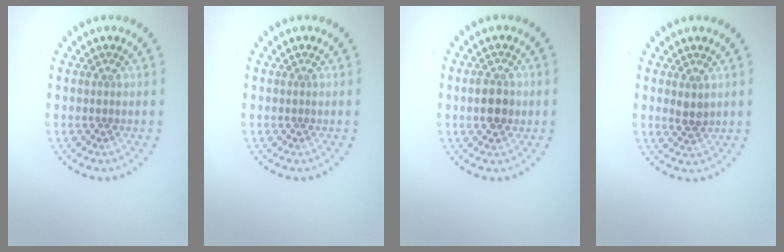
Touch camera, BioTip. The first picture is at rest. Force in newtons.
{"total": 0.0}
{"total": 2.9, "press": 2.9, "slide": 0.2}
{"total": 1.4, "press": 1.3, "slide": 0.5}